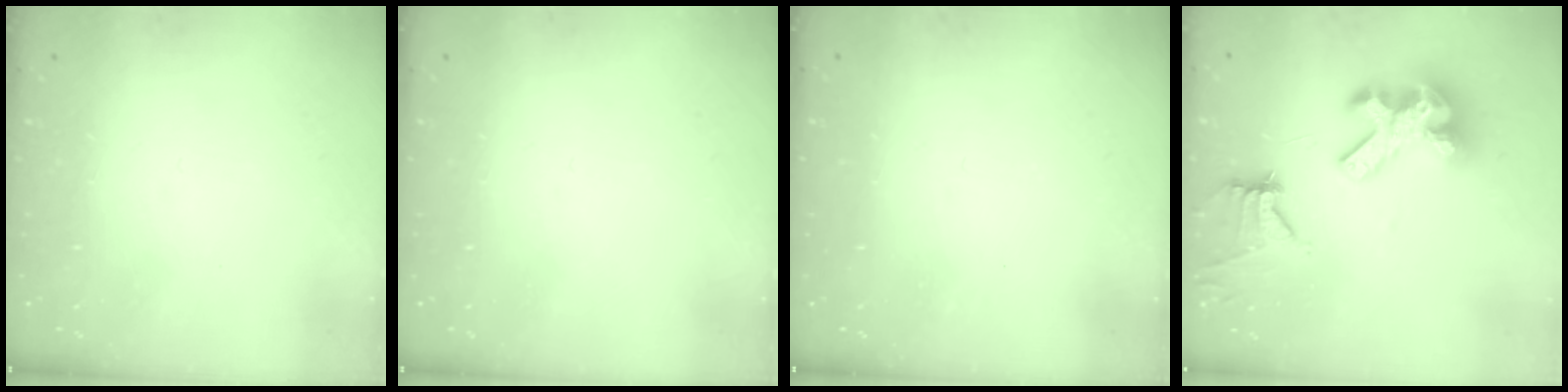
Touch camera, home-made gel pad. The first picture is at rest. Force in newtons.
{"total": 0.0}
{"total": 0.8, "press": 0.7, "slide": 0.3}
{"total": 13.0, "press": 12.9, "slide": 1.6}